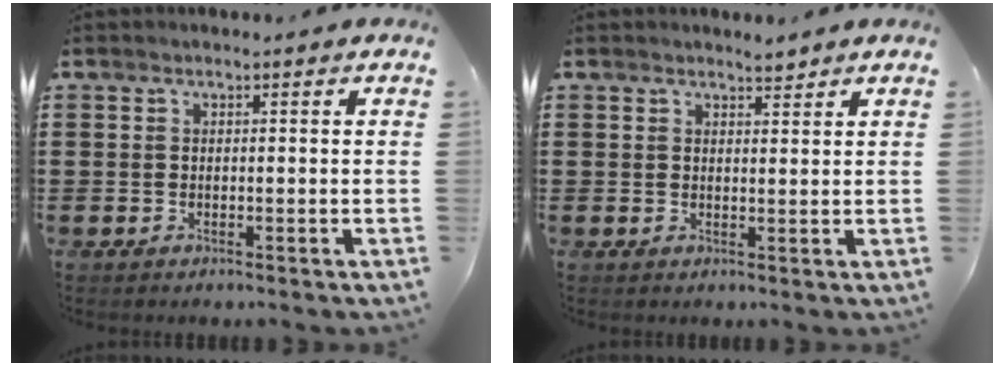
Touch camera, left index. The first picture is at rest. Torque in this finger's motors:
{"motor_torque": [0.23, -0.19, 0.03, 0.01]}